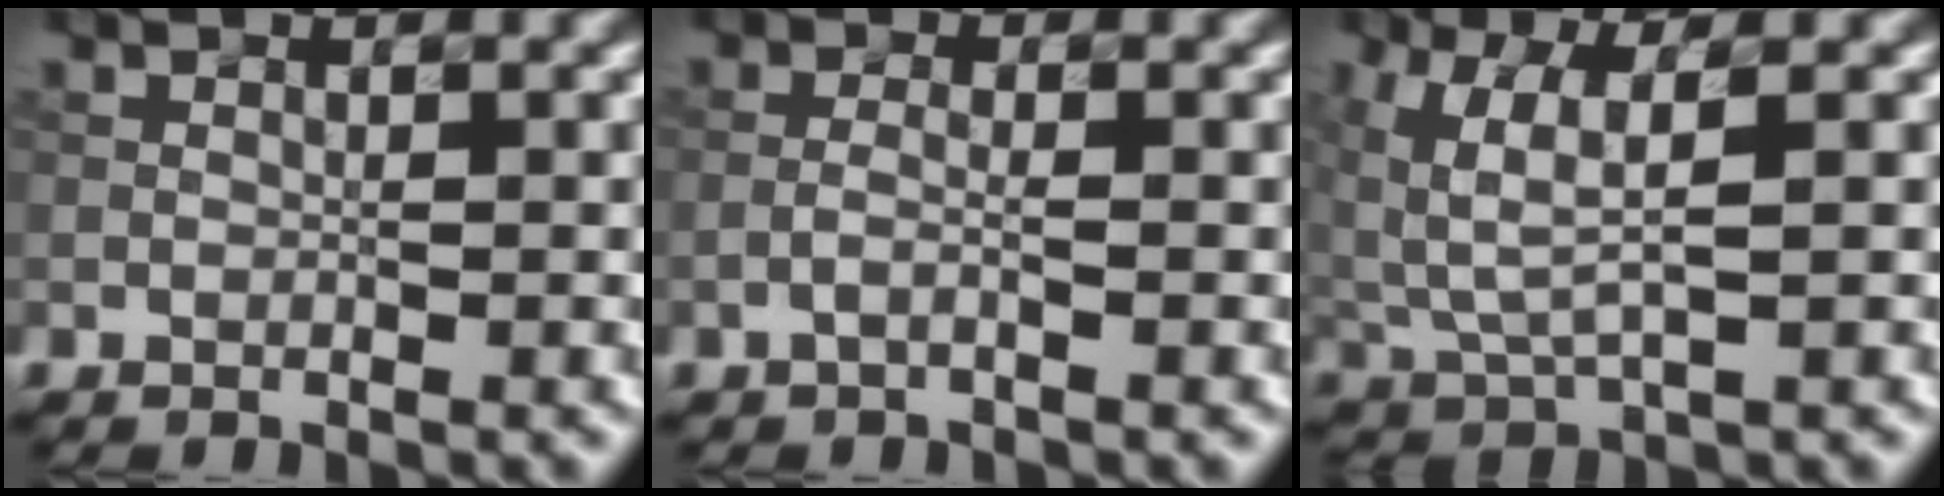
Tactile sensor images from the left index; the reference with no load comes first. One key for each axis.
{"total": 1.0, "fx": -0.7, "fy": 0.1, "fz": 0.7, "tx": -0.018, "ty": 0.009, "tz": -0.015}
{"total": 4.4, "fx": 1.7, "fy": 1.9, "fz": 3.7, "tx": -0.103, "ty": 0.001, "tz": 0.043}